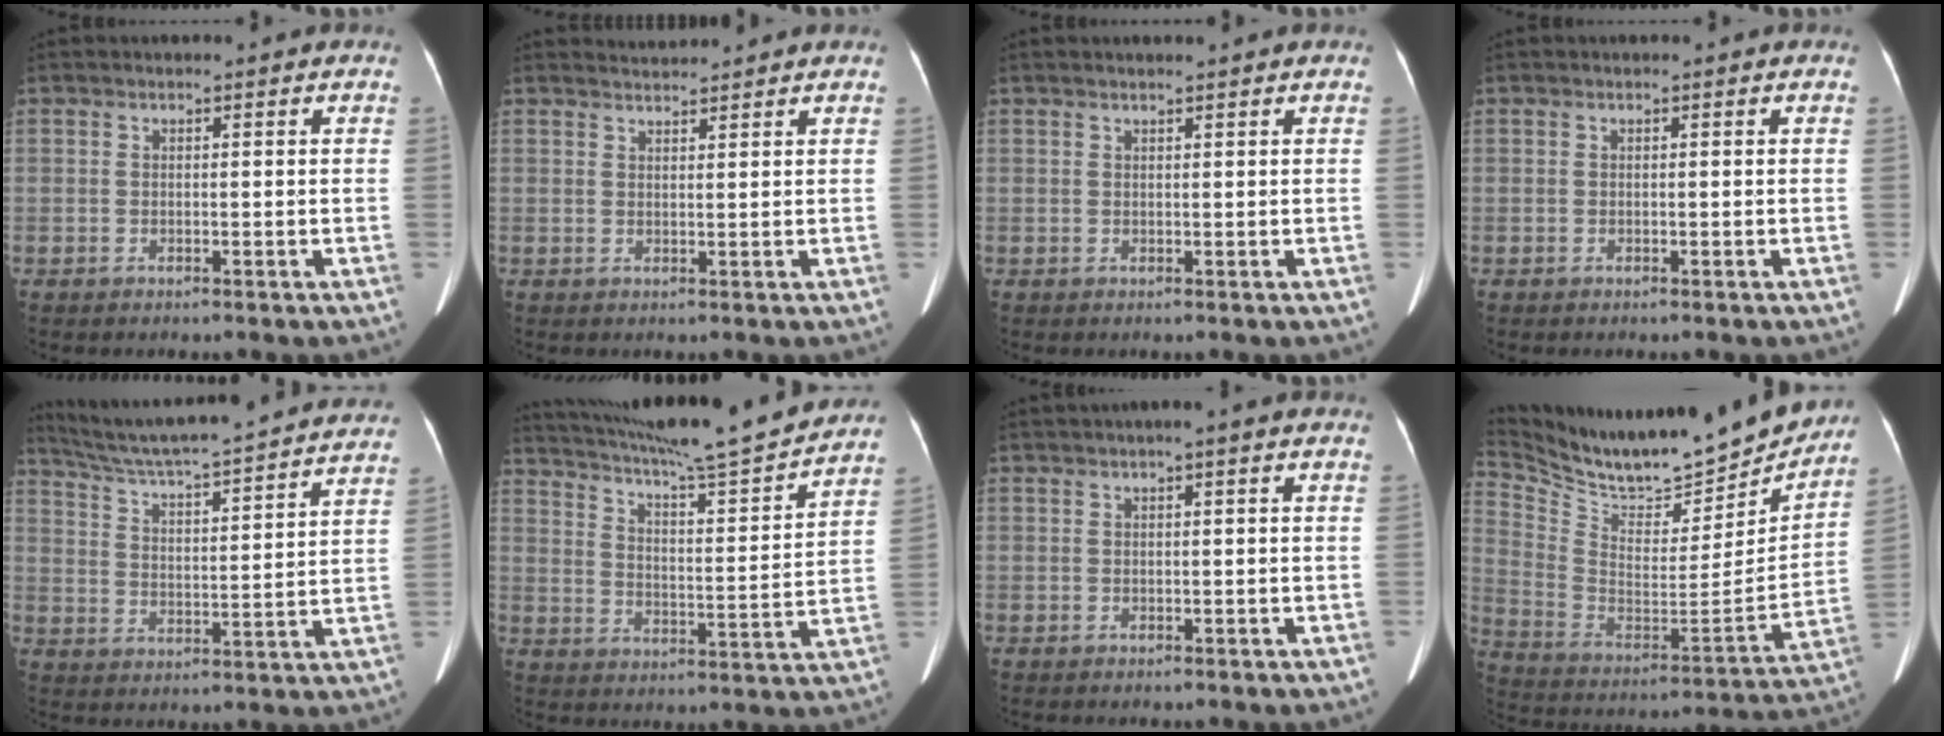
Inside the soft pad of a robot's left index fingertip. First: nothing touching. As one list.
[{"total": 2.0, "force": [2.0, -0.3, -0.3], "torque": [-0.003, 0.011, 0.042]}, {"total": 1.3, "force": [1.1, -0.2, 0.7], "torque": [-0.010, 0.011, 0.022]}, {"total": 0.0}, {"total": 26.3, "force": [24.1, 0.7, 10.4], "torque": [-0.175, -0.024, 0.327]}, {"total": 22.0, "force": [19.8, 0.1, 9.5], "torque": [-0.164, -0.022, 0.288]}, {"total": 1.8, "force": [0.7, 0.1, 1.7], "torque": [-0.029, 0.011, 0.009]}, {"total": 24.9, "force": [22.7, 5.4, 8.7], "torque": [-0.170, -0.050, 0.349]}]